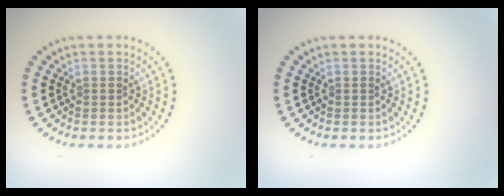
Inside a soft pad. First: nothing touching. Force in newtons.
{"total": 0.0}